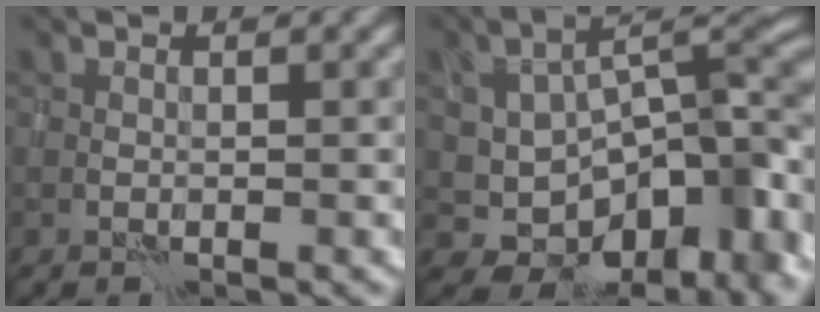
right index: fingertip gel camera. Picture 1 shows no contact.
{"total": 13.1, "force": [-3.2, 8.6, 9.3], "torque": [-0.129, -0.016, -0.043]}